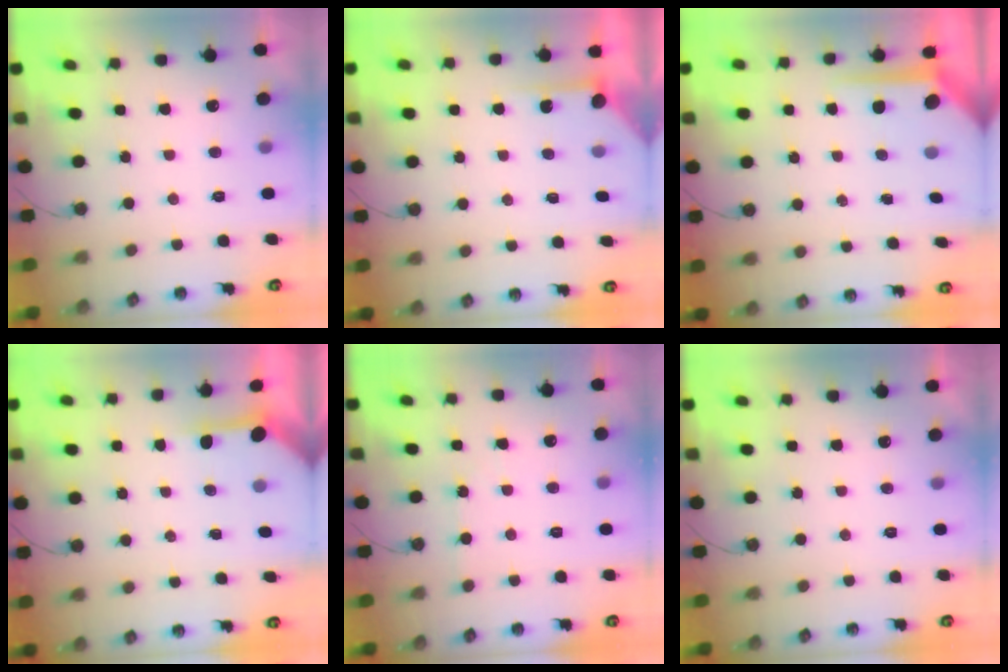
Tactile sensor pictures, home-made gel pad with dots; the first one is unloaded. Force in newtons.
{"total": 3.2, "press": 3.2, "slide": 0.3}
{"total": 6.5, "press": 6.5, "slide": 0.5}
{"total": 3.7, "press": 3.7, "slide": 0.3}
{"total": 2.1, "press": 2.0, "slide": 0.3}
{"total": 0.0}